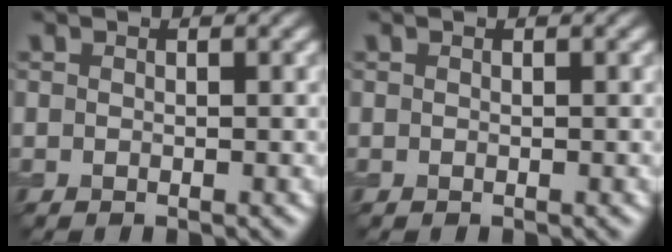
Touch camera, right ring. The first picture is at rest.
{"total": 0.0}